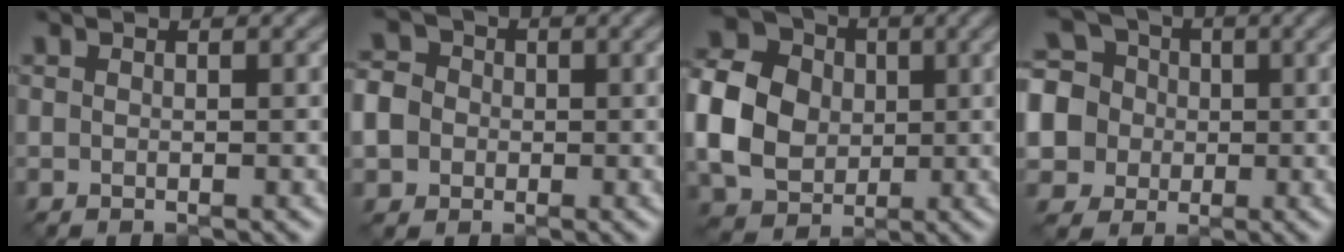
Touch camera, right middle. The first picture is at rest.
{"total": 6.7, "force": [-1.0, 6.2, 2.5], "torque": [-0.059, 0.011, -0.048]}
{"total": 8.6, "force": [0.0, 7.3, 4.6], "torque": [-0.123, 0.005, -0.006]}
{"total": 9.1, "force": [0.3, 8.5, 3.1], "torque": [-0.098, 0.033, -0.027]}